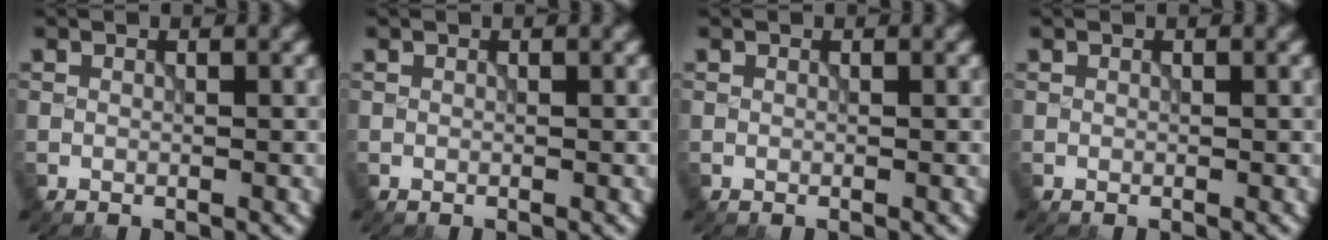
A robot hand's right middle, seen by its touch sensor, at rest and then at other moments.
{"total": 0.0}
{"total": 0.0}
{"total": 0.0}